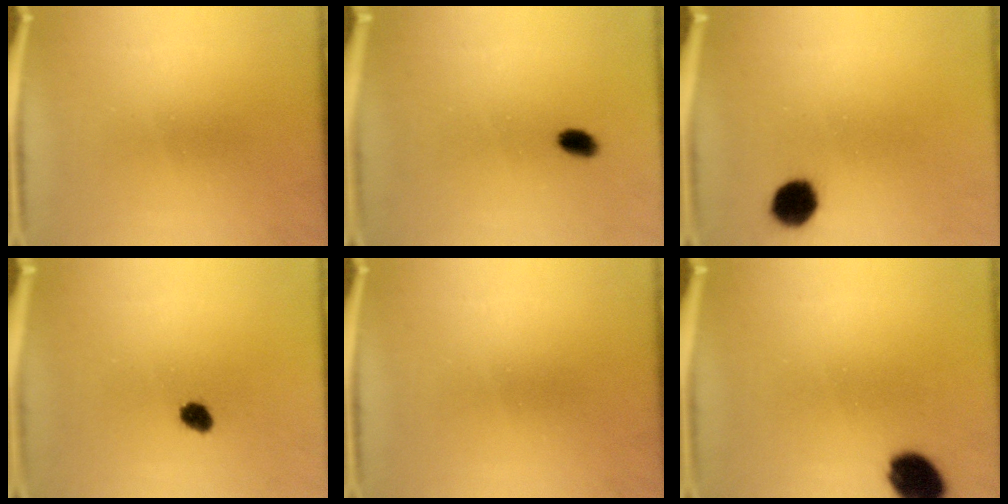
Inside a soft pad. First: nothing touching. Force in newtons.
{"total": 2.4}
{"total": 6.2}
{"total": 2.8}
{"total": 0.0}
{"total": 9.3}